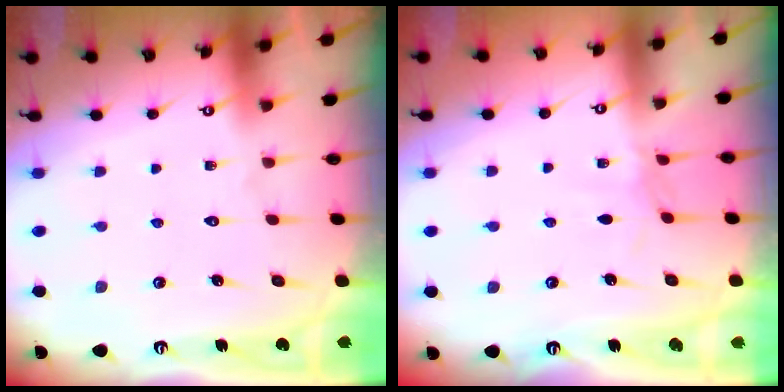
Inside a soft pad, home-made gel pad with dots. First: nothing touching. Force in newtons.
{"total": 1.5, "press": 1.5, "slide": 0.4}